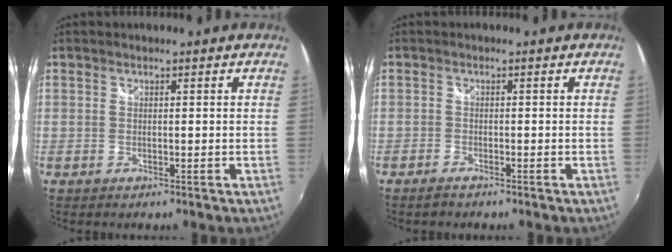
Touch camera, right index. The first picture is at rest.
{"total": 1.7, "force": [-1.5, 0.6, 0.6], "torque": [-0.019, -0.003, -0.031]}